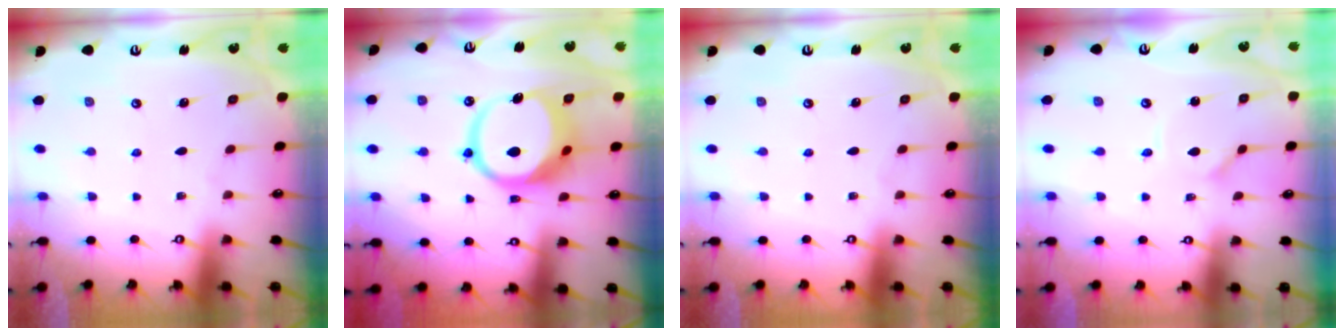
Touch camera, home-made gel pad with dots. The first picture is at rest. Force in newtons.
{"total": 11.4, "press": 11.4, "slide": 1.4}
{"total": 0.0}
{"total": 1.9, "press": 1.9, "slide": 0.1}